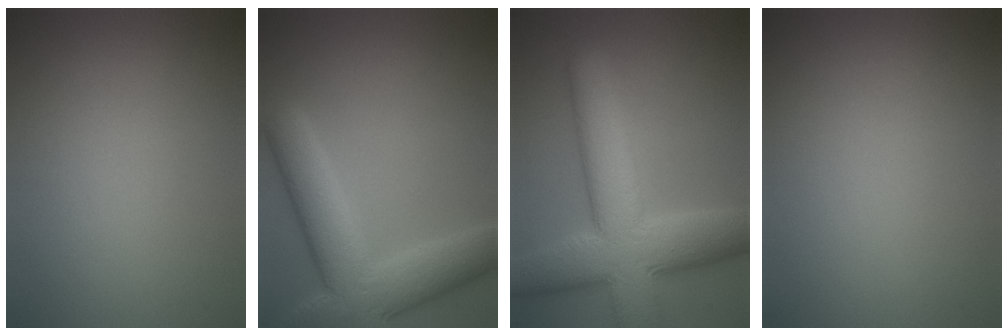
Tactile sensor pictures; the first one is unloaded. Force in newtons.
{"total": 8.5, "press": 8.4, "slide": 0.6}
{"total": 11.2, "press": 11.2, "slide": 0.4}
{"total": 0.0}